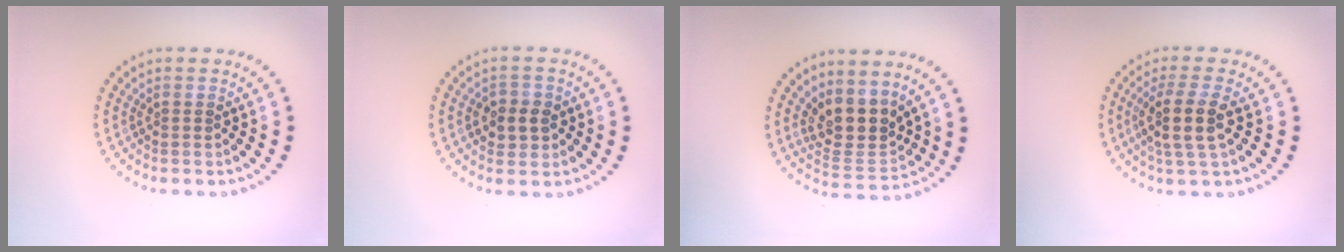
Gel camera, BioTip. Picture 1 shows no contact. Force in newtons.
{"total": 2.2, "press": 2.2, "slide": 0.5}
{"total": 3.8, "press": 3.1, "slide": 2.3}
{"total": 3.3, "press": 2.9, "slide": 1.6}